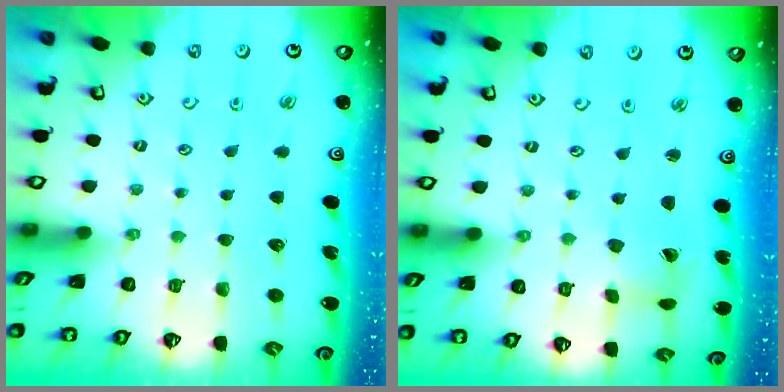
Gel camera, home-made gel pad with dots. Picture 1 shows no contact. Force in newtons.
{"total": 1.6, "press": 1.5, "slide": 0.3}